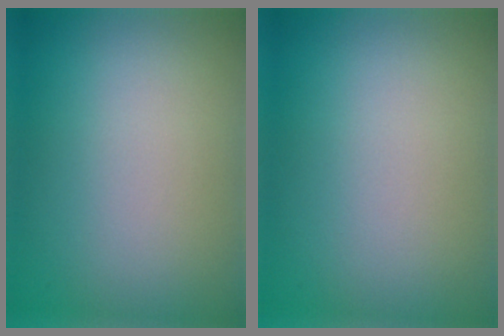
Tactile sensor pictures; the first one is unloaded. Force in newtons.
{"total": 0.0}